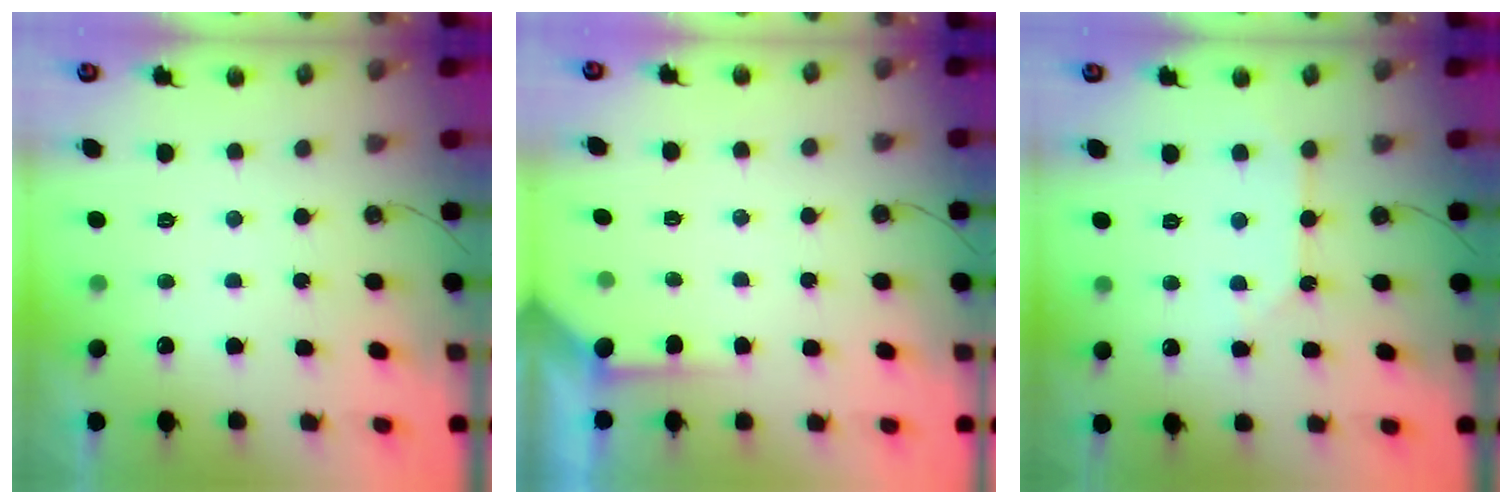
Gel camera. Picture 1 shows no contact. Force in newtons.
{"total": 2.9, "press": 2.8, "slide": 0.4}
{"total": 2.7, "press": 2.7, "slide": 0.3}